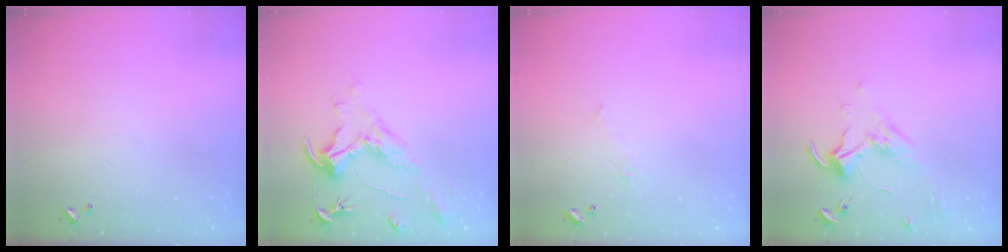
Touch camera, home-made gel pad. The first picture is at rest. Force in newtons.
{"total": 2.2, "press": 1.7, "slide": 1.3}
{"total": 0.9, "press": 0.5, "slide": 0.7}
{"total": 1.7, "press": 1.5, "slide": 0.7}